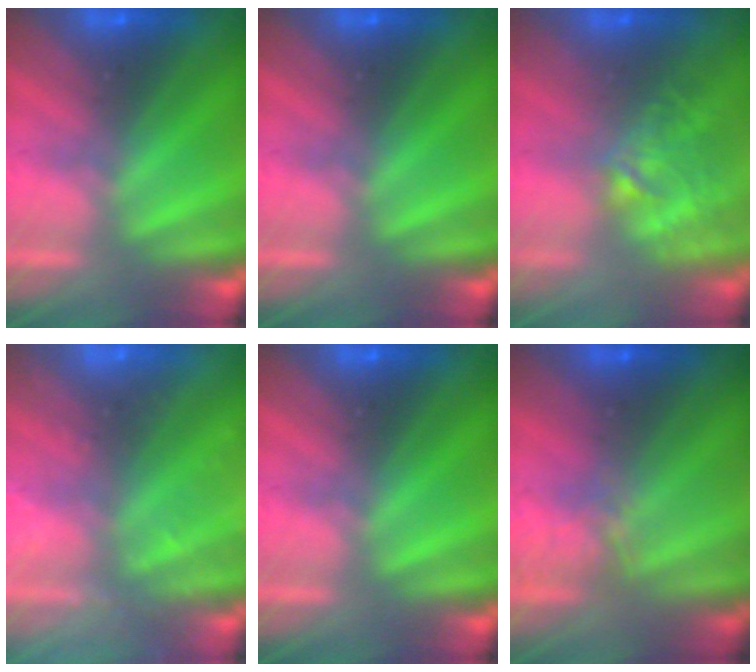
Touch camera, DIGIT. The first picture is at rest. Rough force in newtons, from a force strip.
{"total": 0.0}
{"total": 2.7}
{"total": 2.6}
{"total": 0.0}
{"total": 4.4}